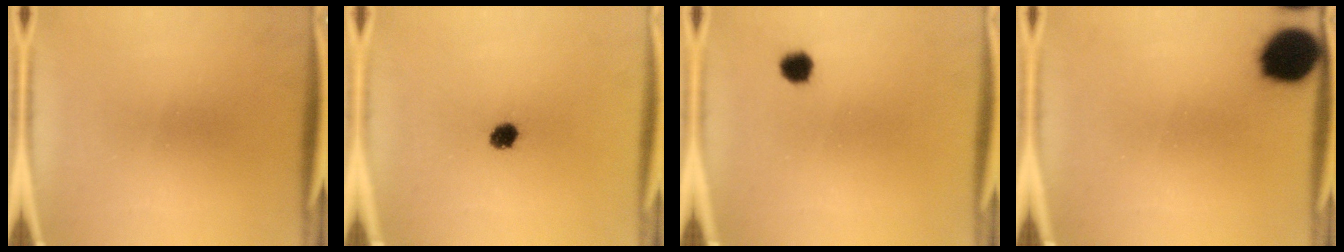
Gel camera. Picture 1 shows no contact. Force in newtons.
{"total": 3.5}
{"total": 2.7}
{"total": 14.7}